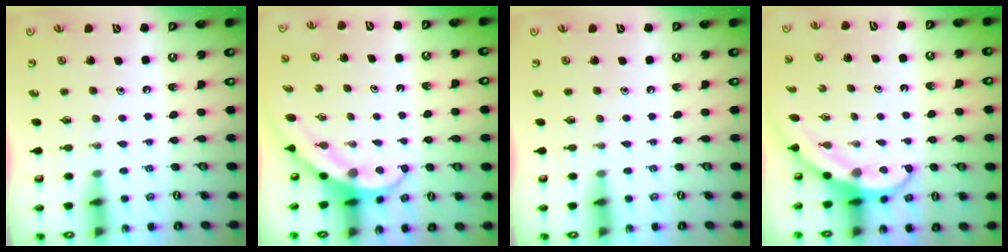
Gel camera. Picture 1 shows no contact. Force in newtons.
{"total": 4.0, "press": 4.0, "slide": 0.4}
{"total": 0.0}
{"total": 3.8, "press": 3.7, "slide": 0.3}